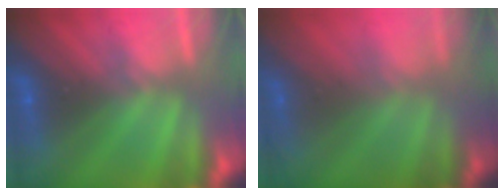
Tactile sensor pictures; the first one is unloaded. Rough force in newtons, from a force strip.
{"total": 7.7}